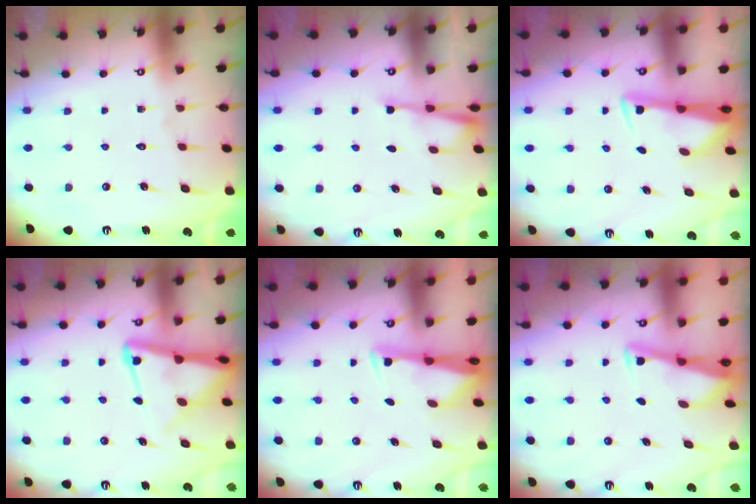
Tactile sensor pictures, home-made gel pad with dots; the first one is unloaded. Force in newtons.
{"total": 3.5, "press": 3.5, "slide": 0.4}
{"total": 3.4, "press": 3.3, "slide": 0.9}
{"total": 9.9, "press": 9.9, "slide": 1.0}
{"total": 2.8, "press": 2.8, "slide": 0.4}
{"total": 2.8, "press": 2.8, "slide": 0.3}